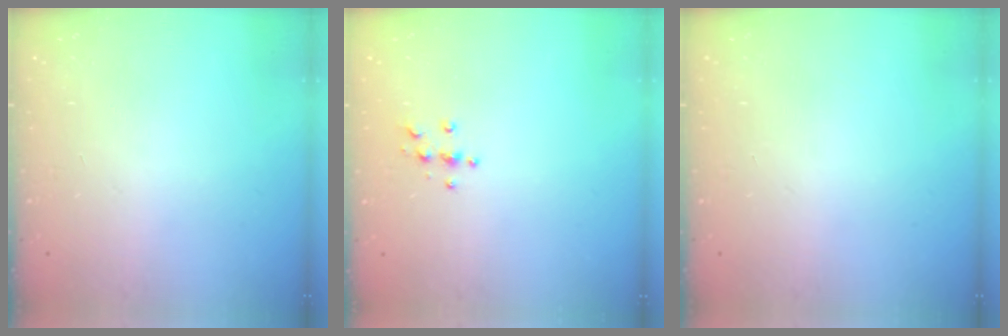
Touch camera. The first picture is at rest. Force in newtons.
{"total": 3.9, "press": 3.9, "slide": 0.4}
{"total": 0.0}